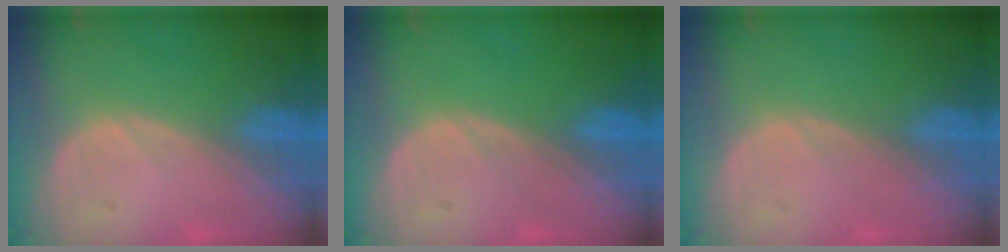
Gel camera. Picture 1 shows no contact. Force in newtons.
{"total": 0.0}
{"total": 0.0}